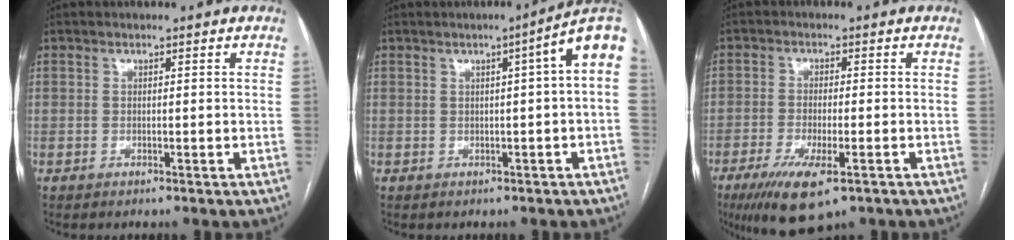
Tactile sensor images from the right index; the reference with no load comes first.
{"total": 6.5, "force": [1.2, -0.2, 6.3], "torque": [-0.074, 0.018, 0.009]}
{"total": 9.9, "force": [-5.8, 2.5, 7.6], "torque": [-0.135, -0.023, -0.092]}